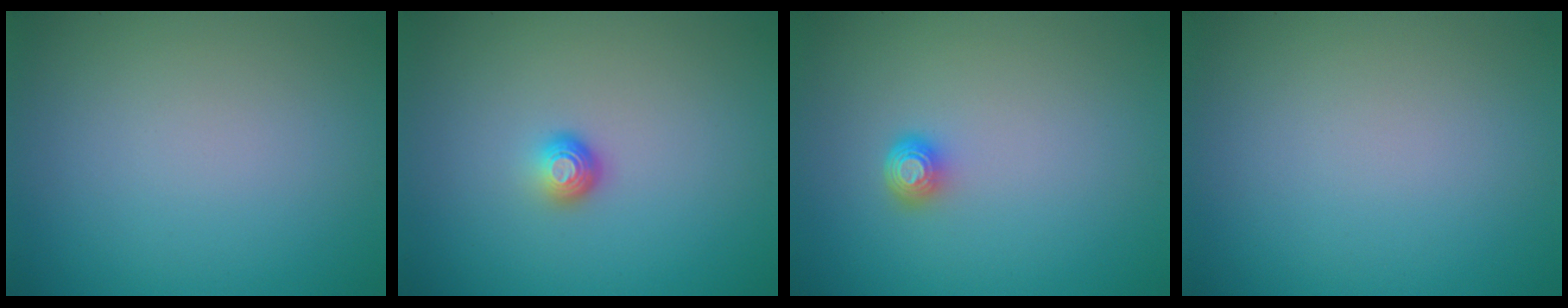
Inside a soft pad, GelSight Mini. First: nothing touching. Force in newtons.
{"total": 1.4, "press": 1.0, "slide": 1.0}
{"total": 1.5, "press": 1.1, "slide": 1.1}
{"total": 0.0}